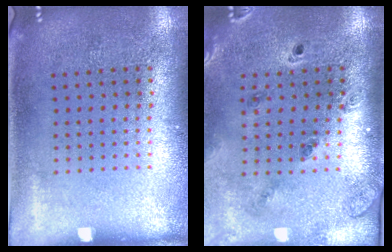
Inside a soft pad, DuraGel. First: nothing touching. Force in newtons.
{"total": 1.4, "press": 1.3, "slide": 0.2}